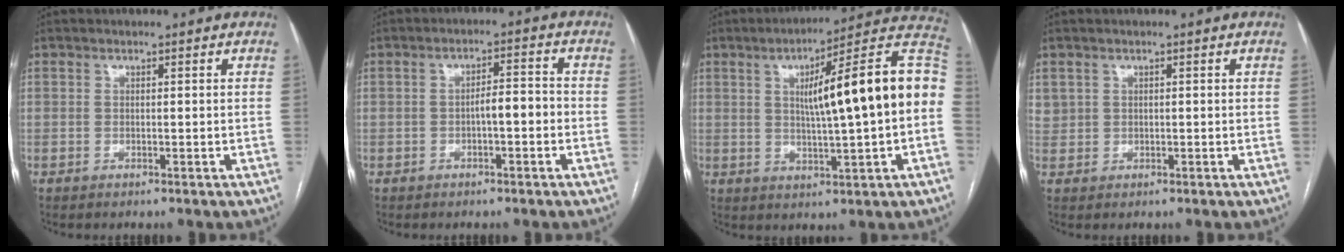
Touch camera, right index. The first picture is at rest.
{"total": 3.8, "force": [-1.0, 1.0, 3.5], "torque": [-0.054, 0.015, -0.013]}
{"total": 18.8, "force": [1.7, 1.2, 18.7], "torque": [-0.253, 0.037, 0.019]}
{"total": 2.0, "force": [1.0, 1.7, 0.3], "torque": [0.006, 0.010, 0.018]}